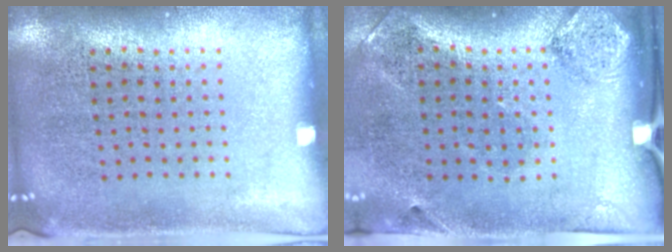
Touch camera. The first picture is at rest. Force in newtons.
{"total": 1.9, "press": 1.1, "slide": 1.6}